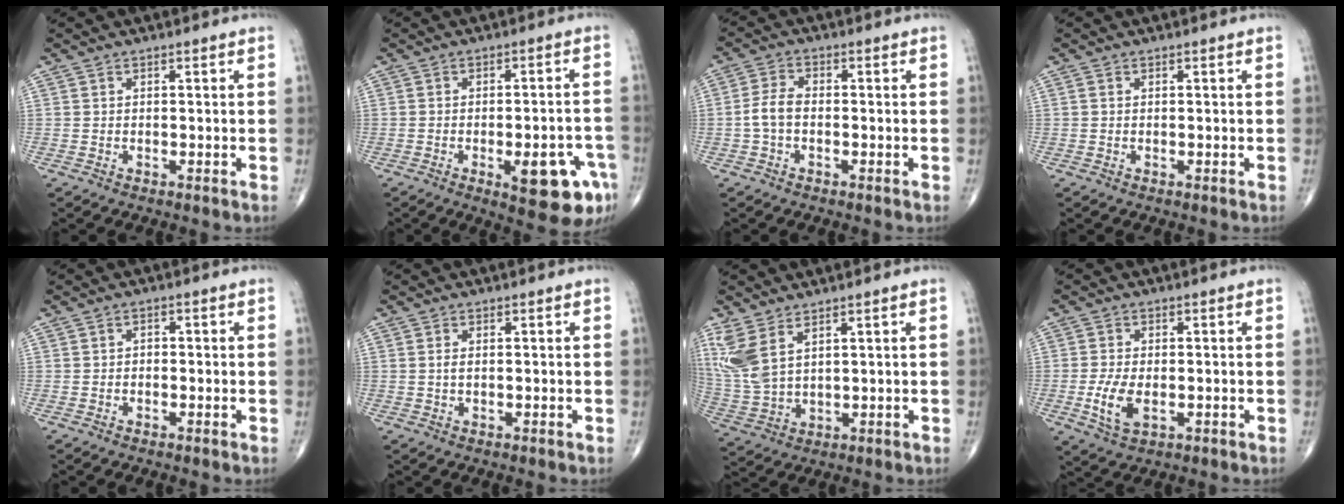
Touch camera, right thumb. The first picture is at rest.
{"total": 11.8, "force": [-5.0, 3.9, 10.0], "torque": [-0.108, 0.017, -0.056]}
{"total": 4.0, "force": [-0.8, 2.4, 3.1], "torque": [-0.066, 0.016, -0.022]}
{"total": 0.0}
{"total": 1.1, "force": [-0.3, 0.8, 0.6], "torque": [-0.001, 0.004, -0.009]}
{"total": 1.1, "force": [0.1, 0.5, 1.0], "torque": [-0.022, -0.001, 0.004]}
{"total": 8.8, "force": [4.6, 3.9, 6.4], "torque": [-0.155, -0.014, 0.110]}
{"total": 6.0, "force": [-1.3, 3.2, 4.9], "torque": [-0.103, -0.005, -0.019]}